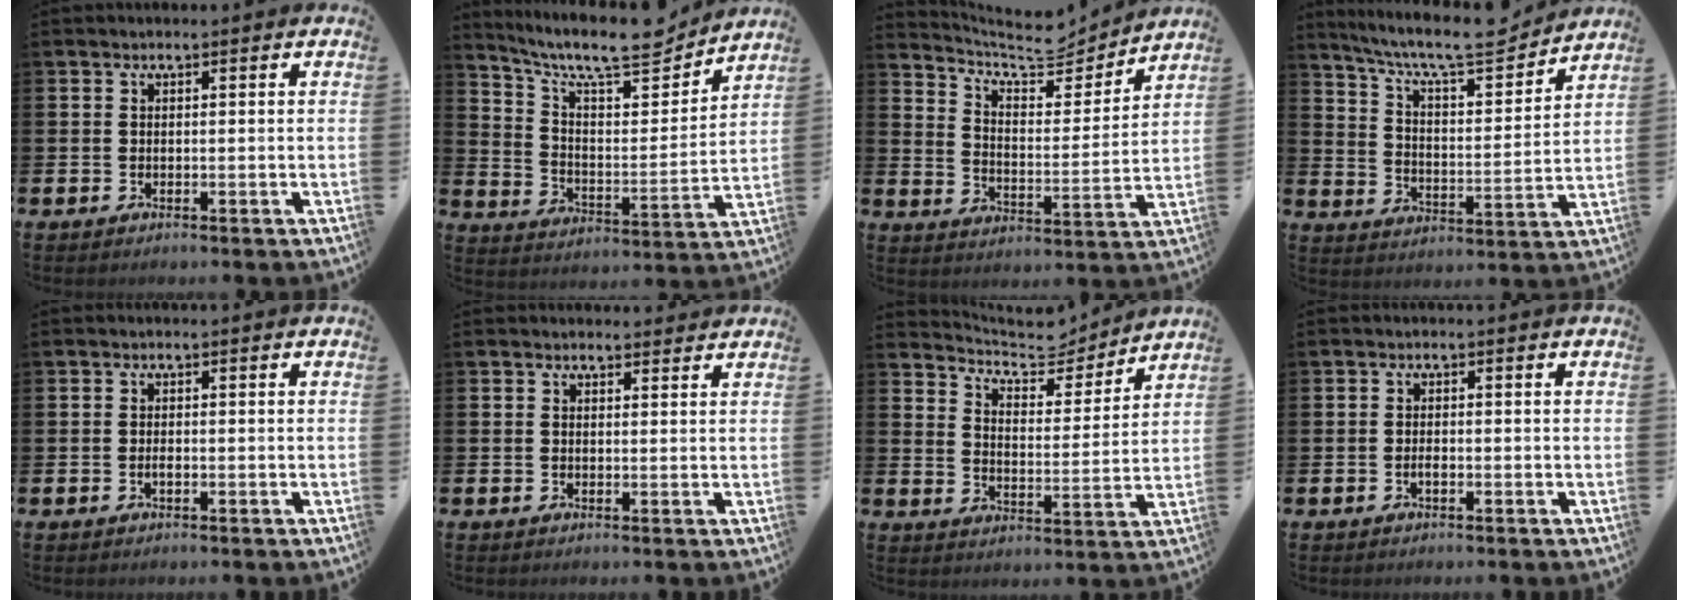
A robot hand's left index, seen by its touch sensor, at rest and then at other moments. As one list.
[{"total": 10.2, "force": [9.0, 2.5, 4.1], "torque": [-0.099, -0.068, 0.152]}, {"total": 7.7, "force": [7.0, 2.2, 2.3], "torque": [-0.067, -0.056, 0.118]}, {"total": 9.5, "force": [8.4, 1.8, 4.0], "torque": [-0.100, -0.058, 0.142]}, {"total": 0.8, "force": [-0.2, 0.3, 0.7], "torque": [-0.018, 0.001, -0.004]}, {"total": 1.4, "force": [1.4, 0.4, 0.0], "torque": [0.007, -0.003, 0.023]}, {"total": 6.7, "force": [6.2, 2.2, 1.2], "torque": [-0.045, -0.048, 0.105]}, {"total": 0.9, "force": [-0.4, 0.3, 0.8], "torque": [-0.019, 0.000, -0.007]}]